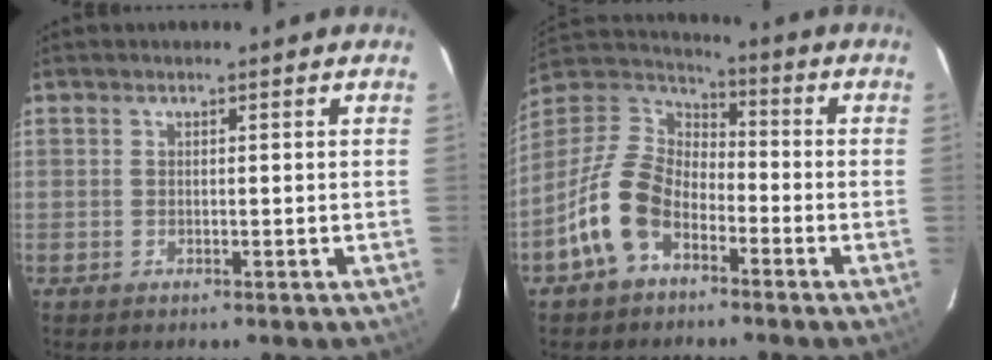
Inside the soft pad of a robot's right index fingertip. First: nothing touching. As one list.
[{"total": 13.3, "force": [-6.5, 8.2, 8.2], "torque": [-0.174, 0.015, -0.128]}]